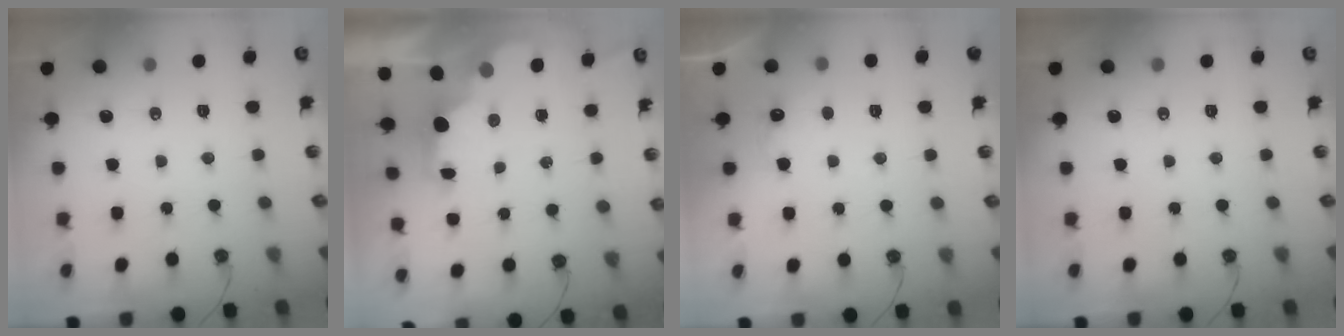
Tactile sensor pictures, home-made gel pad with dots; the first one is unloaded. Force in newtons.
{"total": 2.1, "press": 2.0, "slide": 0.7}
{"total": 5.9, "press": 5.8, "slide": 1.2}
{"total": 0.0}